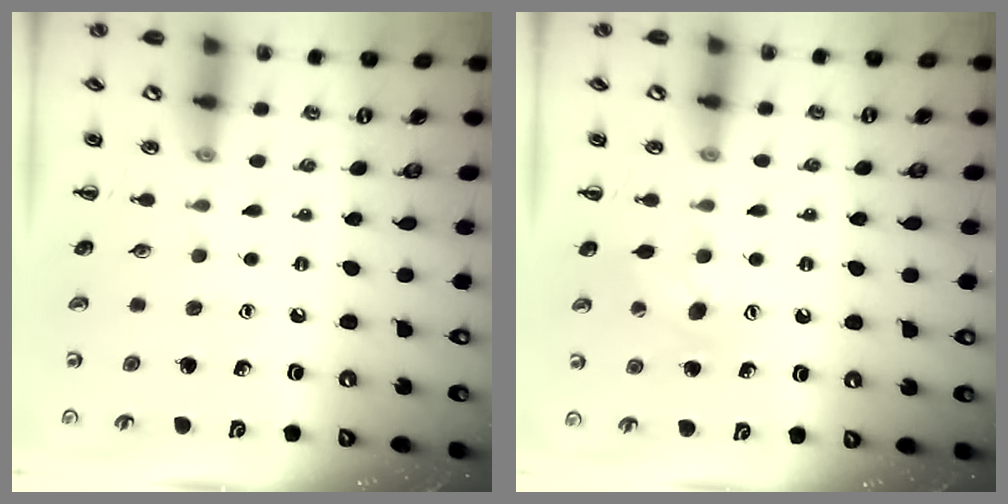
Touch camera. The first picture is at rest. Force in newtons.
{"total": 7.2, "press": 7.1, "slide": 1.2}